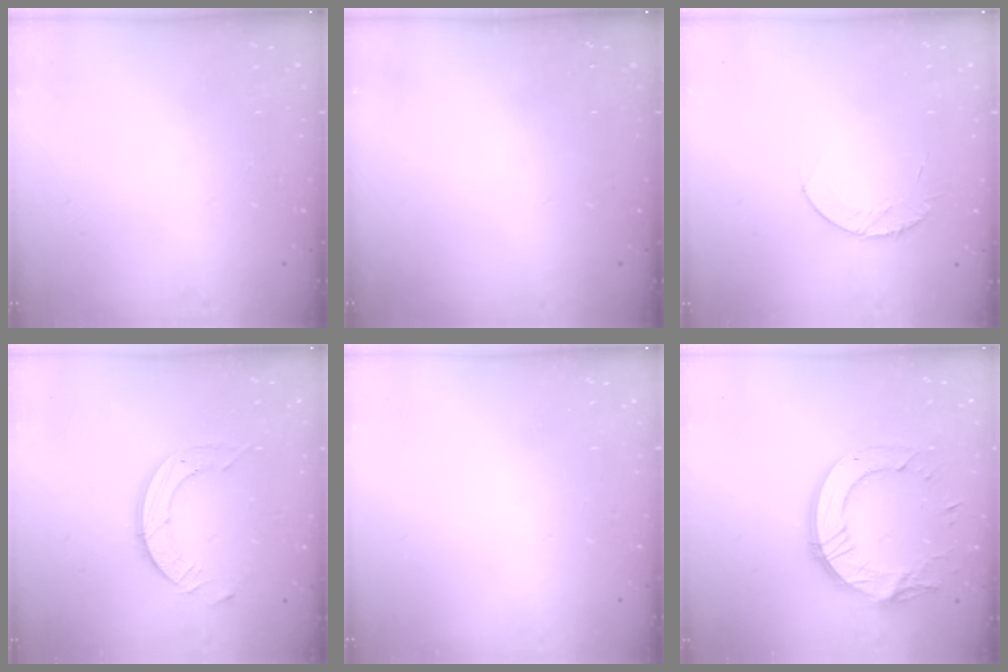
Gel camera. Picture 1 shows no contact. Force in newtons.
{"total": 0.0}
{"total": 5.3, "press": 5.3, "slide": 0.6}
{"total": 9.0, "press": 9.0, "slide": 0.8}
{"total": 0.0}
{"total": 16.0, "press": 16.0, "slide": 1.0}